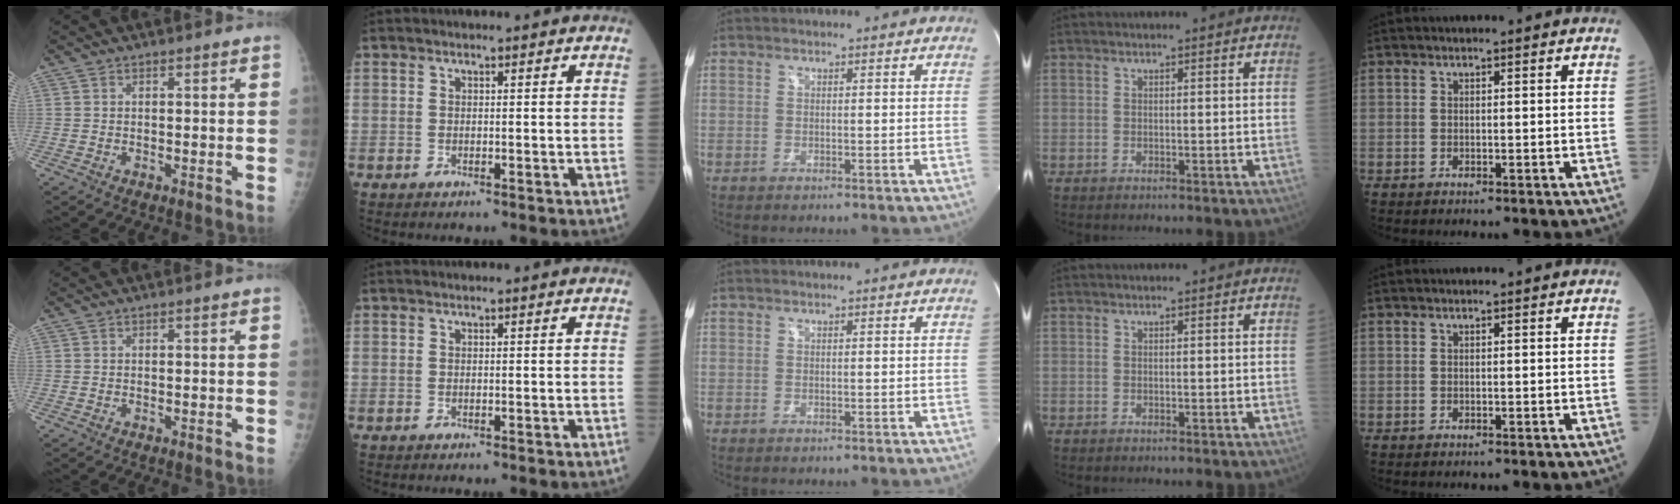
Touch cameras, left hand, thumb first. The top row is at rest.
{}